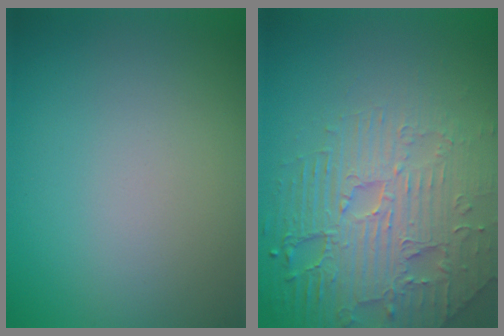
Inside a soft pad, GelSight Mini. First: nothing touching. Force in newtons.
{"total": 5.5, "press": 5.0, "slide": 2.4}